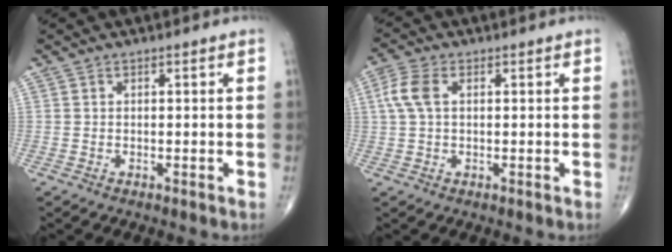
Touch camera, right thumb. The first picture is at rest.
{"total": 5.1, "force": [1.0, 2.9, 4.1], "torque": [-0.108, 0.015, 0.018]}